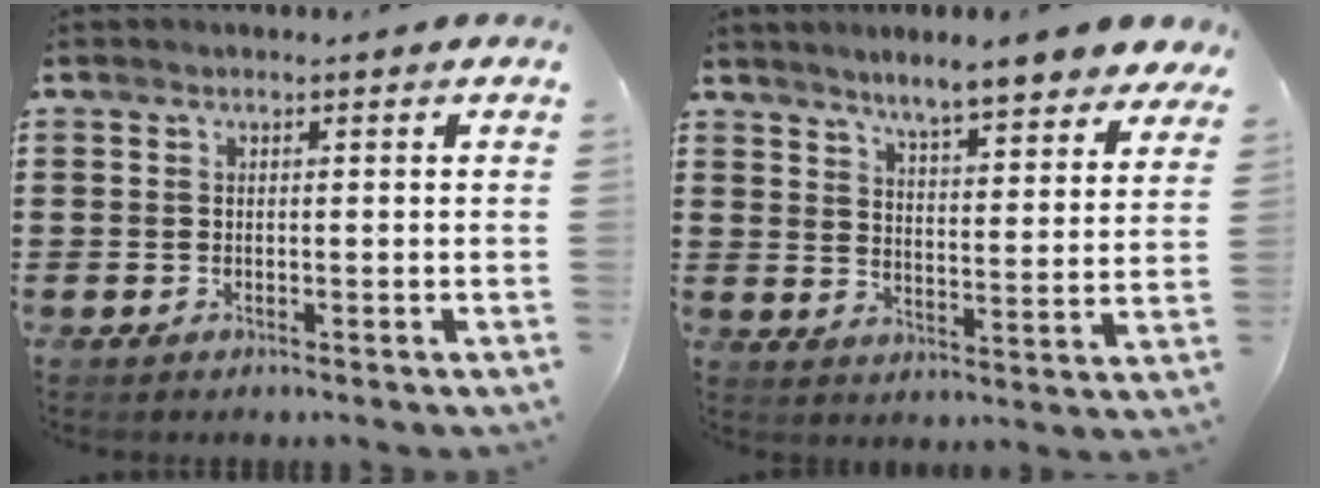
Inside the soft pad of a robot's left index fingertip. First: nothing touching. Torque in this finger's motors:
{"motor_torque": [1.02, 1.11, 0.37, -0.05]}